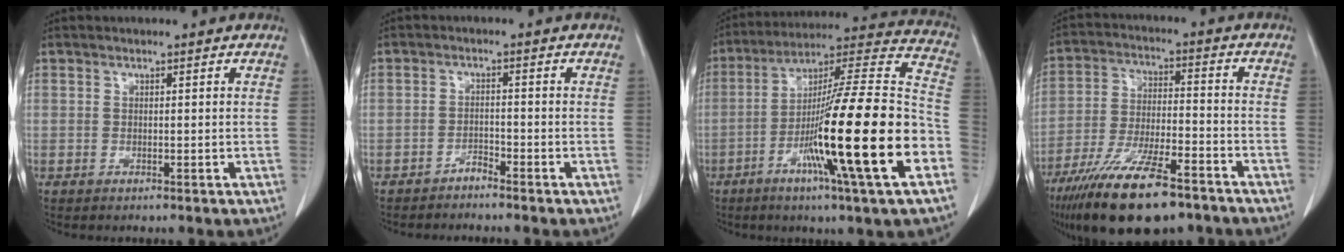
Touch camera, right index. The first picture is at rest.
{"total": 1.8, "force": [-1.7, 0.1, 0.5], "torque": [-0.010, -0.001, -0.030]}
{"total": 25.3, "force": [-8.4, 0.0, 23.9], "torque": [-0.356, -0.023, -0.150]}
{"total": 17.4, "force": [-12.5, 3.9, 11.6], "torque": [-0.218, -0.034, -0.217]}